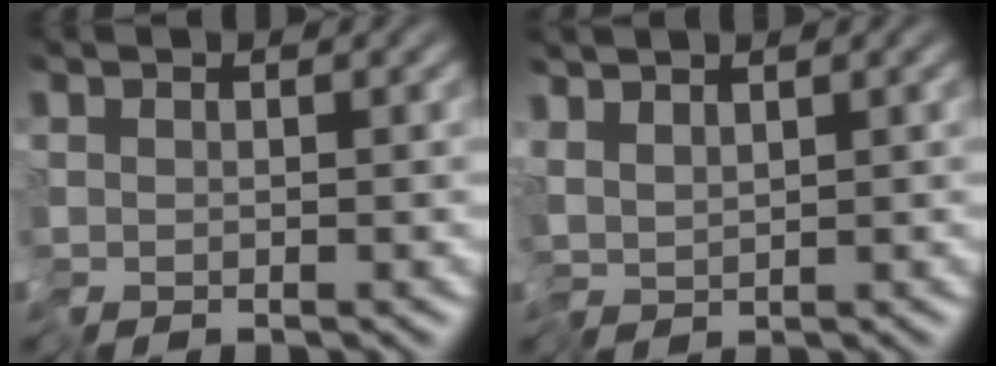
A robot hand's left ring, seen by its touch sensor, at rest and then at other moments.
{"total": 1.8, "force": [0.6, 0.7, 1.6], "torque": [-0.024, 0.004, 0.007]}